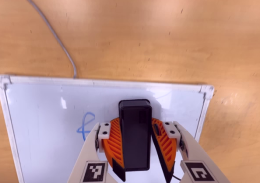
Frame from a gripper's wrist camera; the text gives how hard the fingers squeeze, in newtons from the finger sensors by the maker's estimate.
{"total": 10.2, "left": 11.1, "right": 9.3}